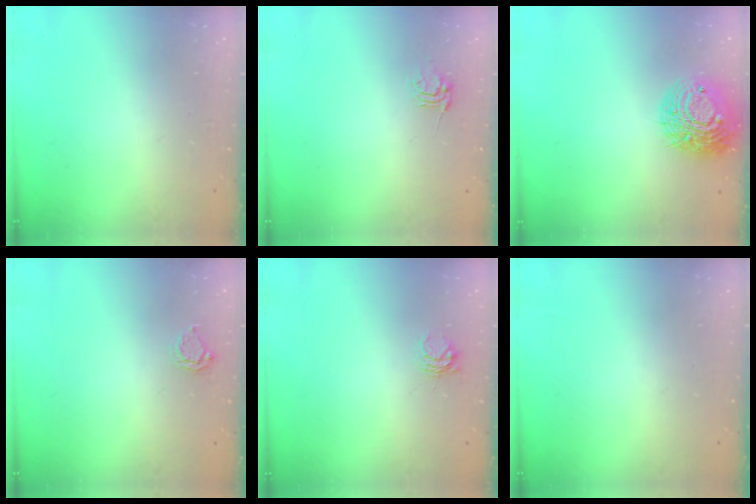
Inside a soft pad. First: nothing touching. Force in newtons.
{"total": 5.2, "press": 5.2, "slide": 0.5}
{"total": 14.7, "press": 14.6, "slide": 1.9}
{"total": 3.8, "press": 3.8, "slide": 0.7}
{"total": 4.4, "press": 4.4, "slide": 0.3}
{"total": 0.0}